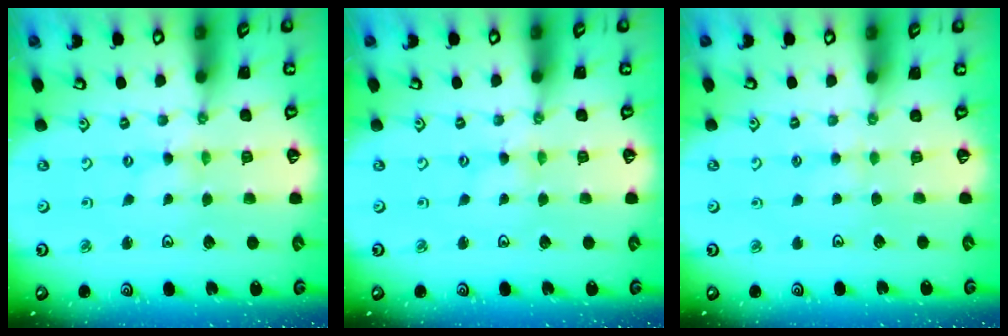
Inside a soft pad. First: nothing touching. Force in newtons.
{"total": 0.0}
{"total": 2.3, "press": 2.3, "slide": 0.4}